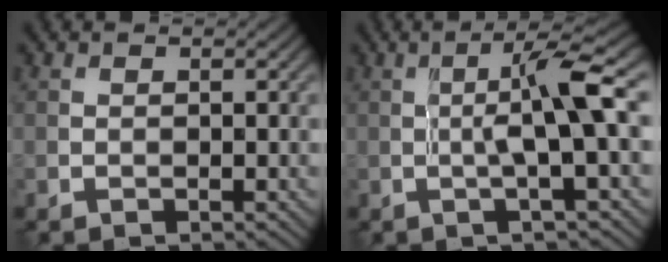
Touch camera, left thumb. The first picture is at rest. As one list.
[{"total": 6.7, "force": [0.0, 0.5, 6.7], "torque": [-0.121, 0.014, -0.002]}]